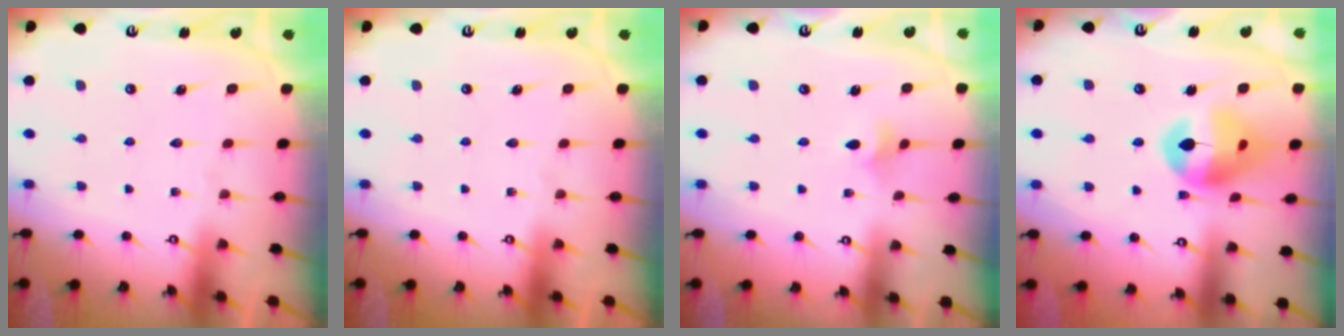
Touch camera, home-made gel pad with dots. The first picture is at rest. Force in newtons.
{"total": 0.0}
{"total": 2.9, "press": 2.8, "slide": 0.6}
{"total": 13.9, "press": 13.9, "slide": 1.3}